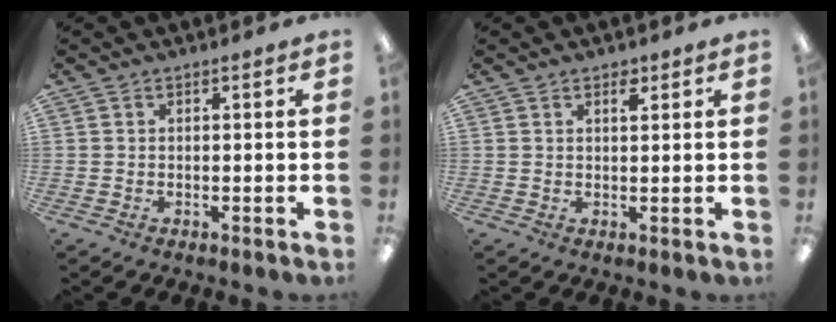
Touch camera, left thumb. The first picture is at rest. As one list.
[{"total": 2.1, "force": [1.5, 0.9, 1.2], "torque": [-0.003, -0.010, 0.022]}]